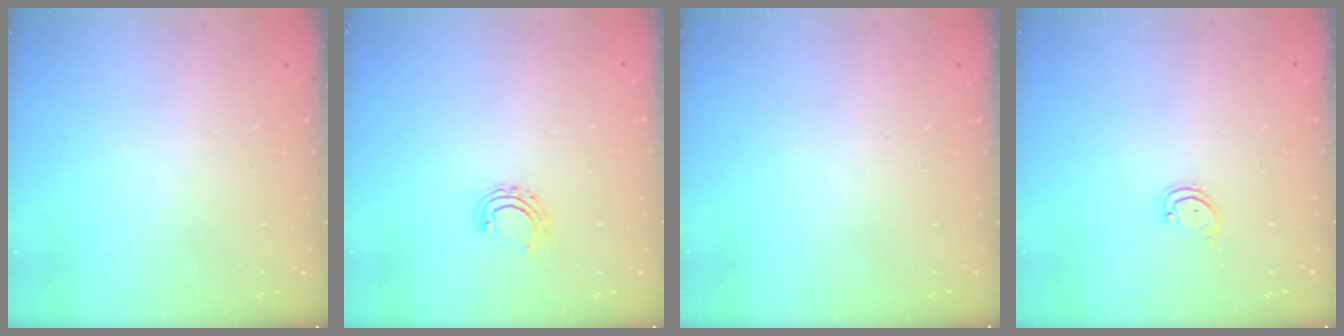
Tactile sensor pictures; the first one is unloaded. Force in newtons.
{"total": 5.5, "press": 5.4, "slide": 1.1}
{"total": 0.0}
{"total": 2.3, "press": 2.3, "slide": 0.1}